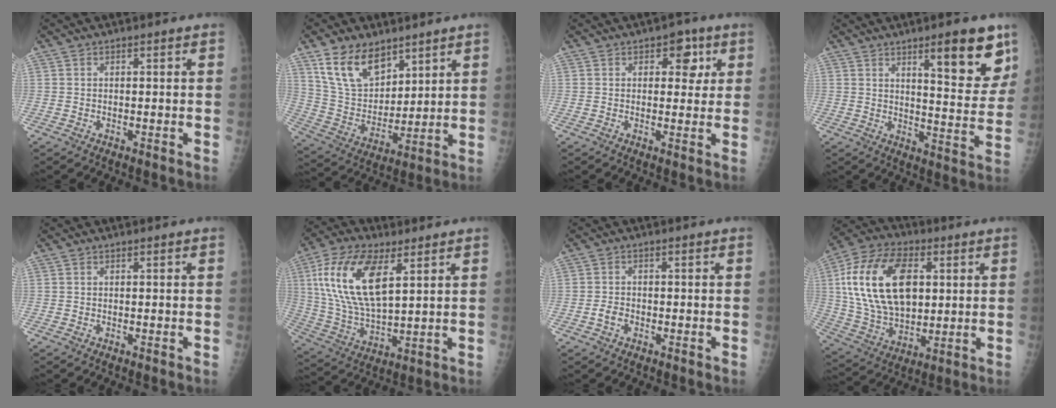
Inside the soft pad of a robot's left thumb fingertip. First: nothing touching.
{"total": 14.3, "force": [9.1, 8.5, 7.0], "torque": [-0.095, -0.047, 0.184]}
{"total": 5.4, "force": [2.1, 3.6, 3.4], "torque": [-0.006, -0.004, 0.020]}
{"total": 13.4, "force": [8.0, 3.4, 10.2], "torque": [-0.107, -0.051, 0.115]}
{"total": 0.0}
{"total": 18.1, "force": [6.7, 8.2, 14.7], "torque": [-0.283, -0.018, 0.131]}
{"total": 2.5, "force": [-1.0, 1.8, 1.5], "torque": [-0.023, 0.008, -0.018]}
{"total": 23.1, "force": [5.0, 14.2, 17.5], "torque": [-0.309, -0.005, 0.092]}